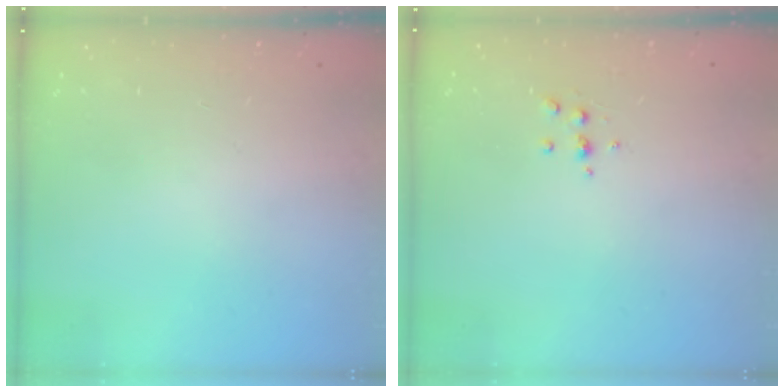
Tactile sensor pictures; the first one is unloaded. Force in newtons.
{"total": 4.9, "press": 4.8, "slide": 1.1}